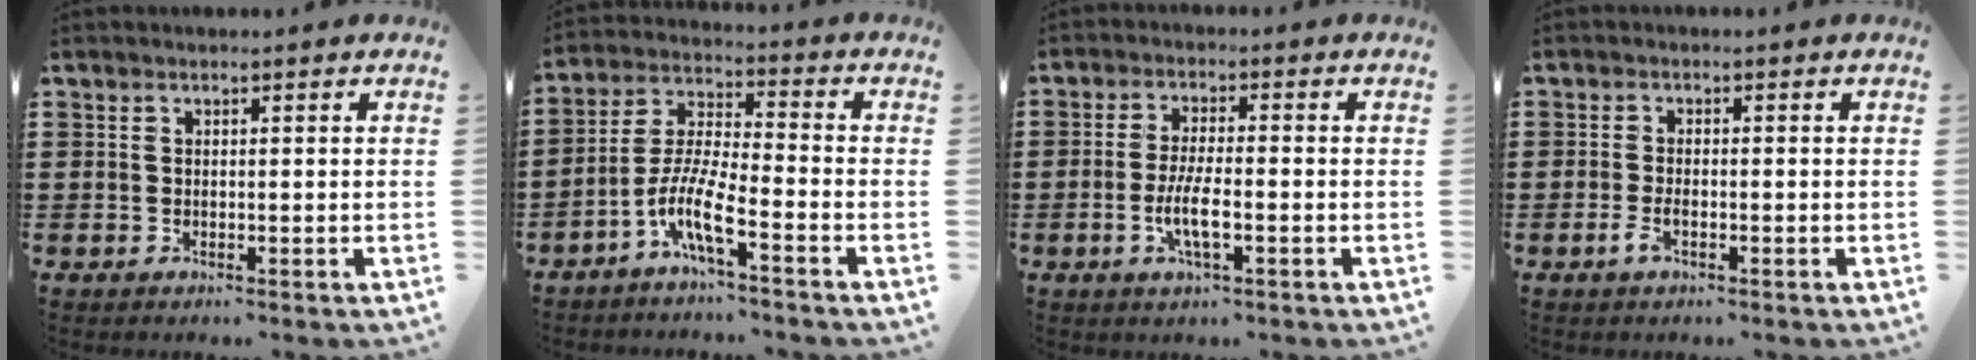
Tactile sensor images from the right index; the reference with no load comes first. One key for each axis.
{"total": 8.1, "fx": -4.8, "fy": 1.5, "fz": 6.3, "tx": -0.152, "ty": -0.011, "tz": -0.100}
{"total": 5.3, "fx": -1.7, "fy": 1.2, "fz": 4.8, "tx": -0.101, "ty": -0.005, "tz": -0.034}
{"total": 2.3, "fx": -1.1, "fy": 0.6, "fz": 1.9, "tx": -0.049, "ty": -0.006, "tz": -0.025}